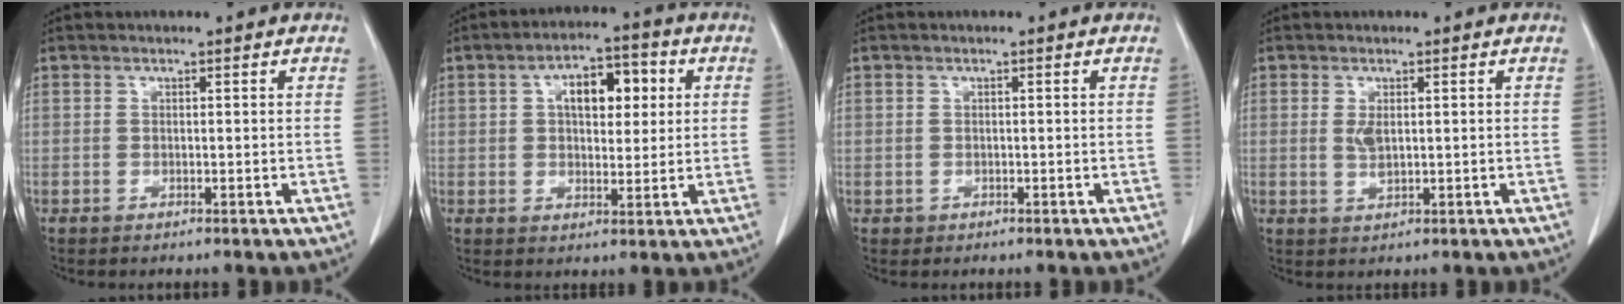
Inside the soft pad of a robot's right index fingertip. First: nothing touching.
{"total": 8.3, "force": [2.1, 3.9, 7.0], "torque": [-0.109, 0.022, 0.032]}
{"total": 0.9, "force": [-0.2, 0.9, -0.1], "torque": [0.004, 0.006, -0.003]}
{"total": 2.2, "force": [0.4, 0.8, 2.0], "torque": [-0.040, -0.005, 0.012]}